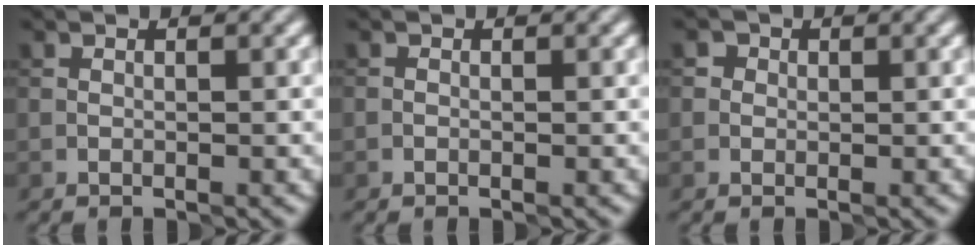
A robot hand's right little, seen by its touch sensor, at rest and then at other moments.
{"total": 0.0}
{"total": 1.5, "force": [0.6, 1.3, 0.5], "torque": [0.008, 0.007, -0.009]}